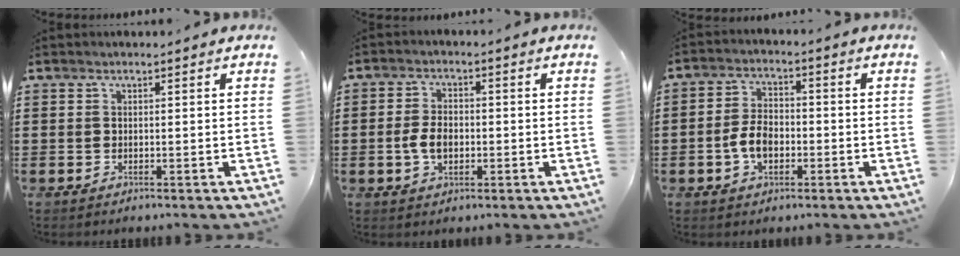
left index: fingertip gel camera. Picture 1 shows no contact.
{"total": 4.6, "force": [-0.8, 2.7, 3.6], "torque": [-0.071, -0.001, -0.020]}
{"total": 5.4, "force": [-1.4, 3.2, 4.2], "torque": [-0.094, 0.003, -0.032]}